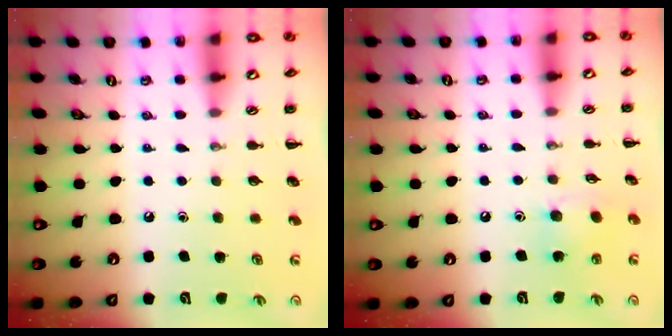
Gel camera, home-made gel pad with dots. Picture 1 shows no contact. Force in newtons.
{"total": 7.4, "press": 7.3, "slide": 0.6}